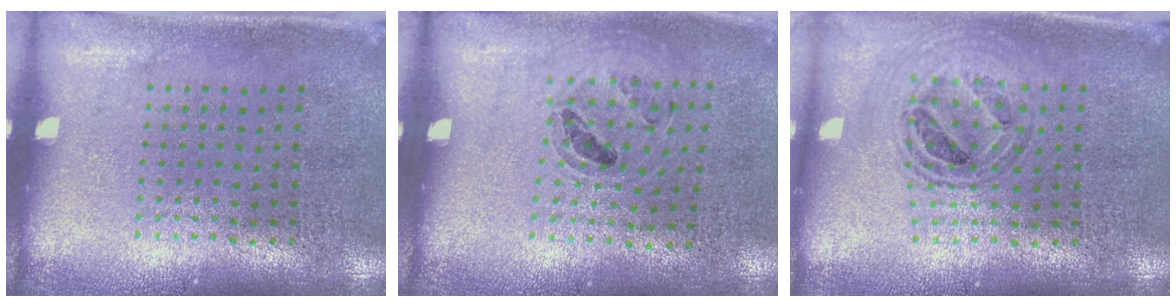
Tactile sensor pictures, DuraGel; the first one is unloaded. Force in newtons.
{"total": 0.9, "press": 0.8, "slide": 0.3}
{"total": 0.9, "press": 0.9, "slide": 0.1}